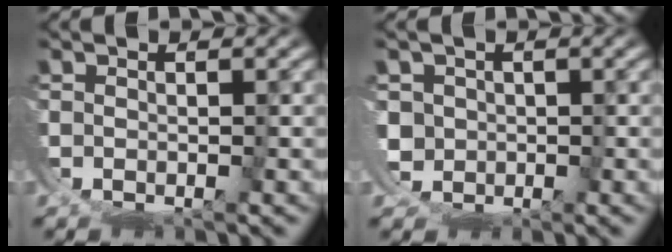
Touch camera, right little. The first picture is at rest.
{"total": 1.8, "force": [0.5, 1.4, -1.0], "torque": [-0.005, -0.027, 0.024]}